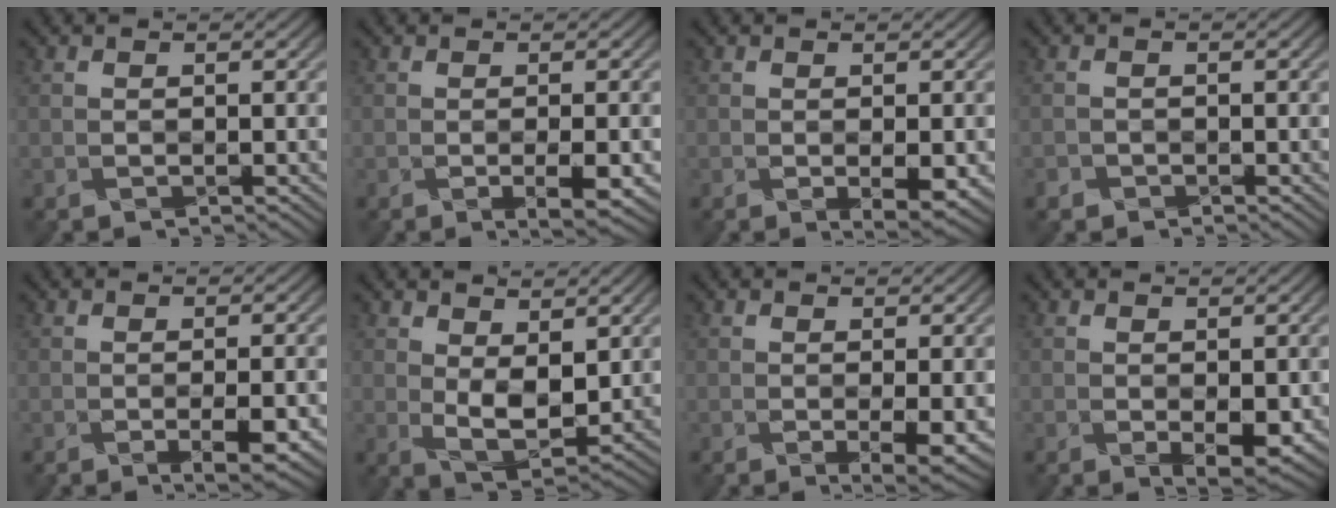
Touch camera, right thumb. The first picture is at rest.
{"total": 3.2, "force": [-0.9, 0.7, 3.0], "torque": [-0.050, -0.007, -0.006]}
{"total": 2.3, "force": [-0.5, 0.6, 2.2], "torque": [-0.042, -0.005, 0.001]}
{"total": 1.1, "force": [-1.0, 0.3, -0.5], "torque": [0.004, -0.010, -0.012]}
{"total": 3.9, "force": [-1.2, 1.0, 3.5], "torque": [-0.057, -0.007, -0.008]}
{"total": 5.1, "force": [1.7, 2.7, 4.0], "torque": [-0.087, -0.013, 0.038]}
{"total": 3.2, "force": [-0.5, 0.7, 3.1], "torque": [-0.054, -0.008, 0.001]}
{"total": 2.4, "force": [-0.3, 0.7, 2.2], "torque": [-0.044, -0.011, 0.008]}